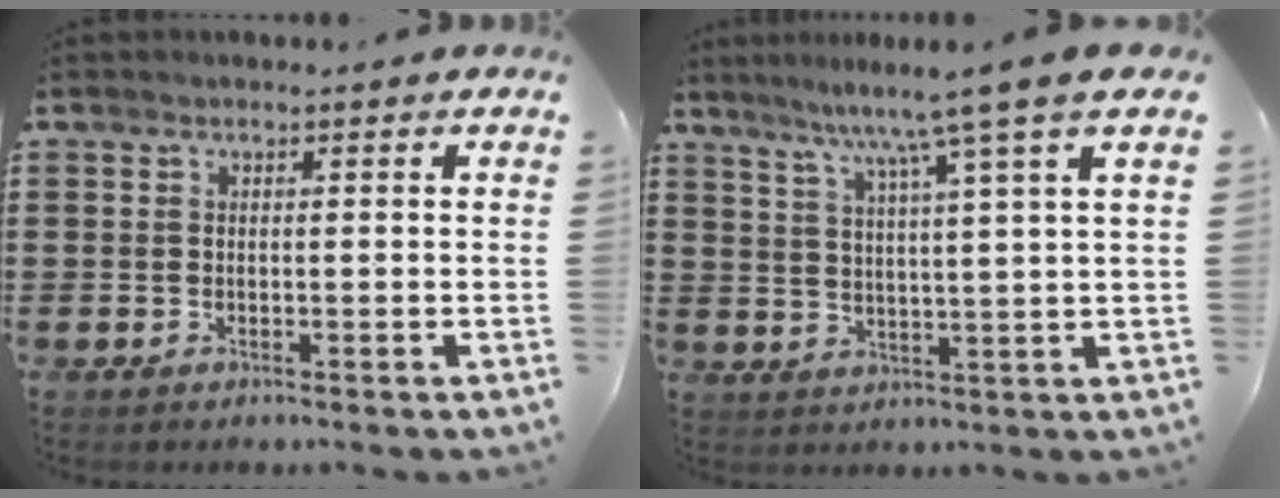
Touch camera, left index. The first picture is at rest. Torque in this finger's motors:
{"motor_torque": [2.14, 0.00, 0.41, 0.21]}